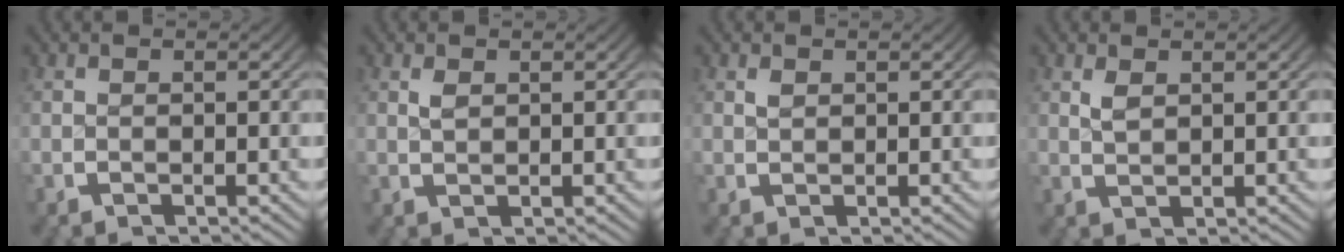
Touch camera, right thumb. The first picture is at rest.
{"total": 0.8, "force": [0.6, 0.4, 0.3], "torque": [-0.006, -0.001, 0.016]}
{"total": 0.5, "force": [0.5, 0.2, 0.0], "torque": [-0.001, -0.001, 0.011]}
{"total": 1.2, "force": [1.0, 0.5, 0.5], "torque": [-0.010, -0.002, 0.024]}